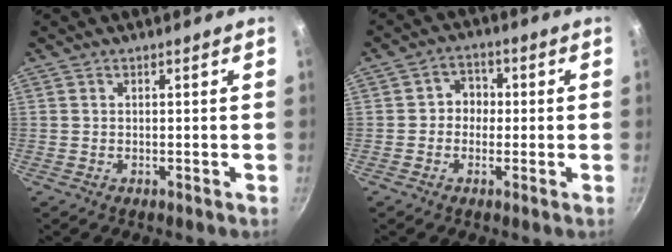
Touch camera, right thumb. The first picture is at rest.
{"total": 4.3, "force": [-0.3, 3.9, 1.9], "torque": [0.003, 0.011, -0.013]}